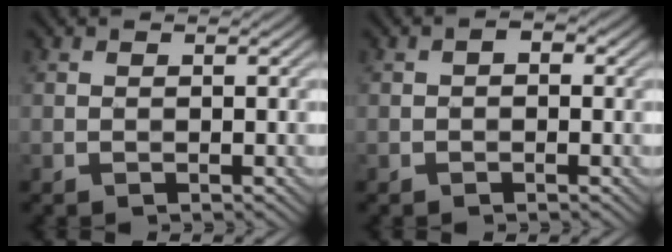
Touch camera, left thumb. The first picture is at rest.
{"total": 1.6, "force": [-0.1, 1.0, 1.2], "torque": [-0.017, 0.003, -0.005]}